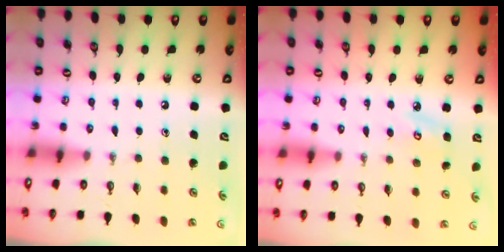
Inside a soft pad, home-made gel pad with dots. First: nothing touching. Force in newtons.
{"total": 4.9, "press": 4.9, "slide": 0.4}